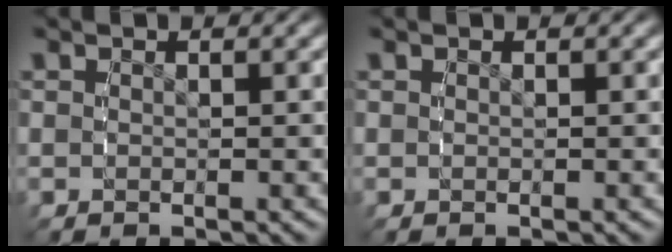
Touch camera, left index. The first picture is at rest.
{"total": 0.0}